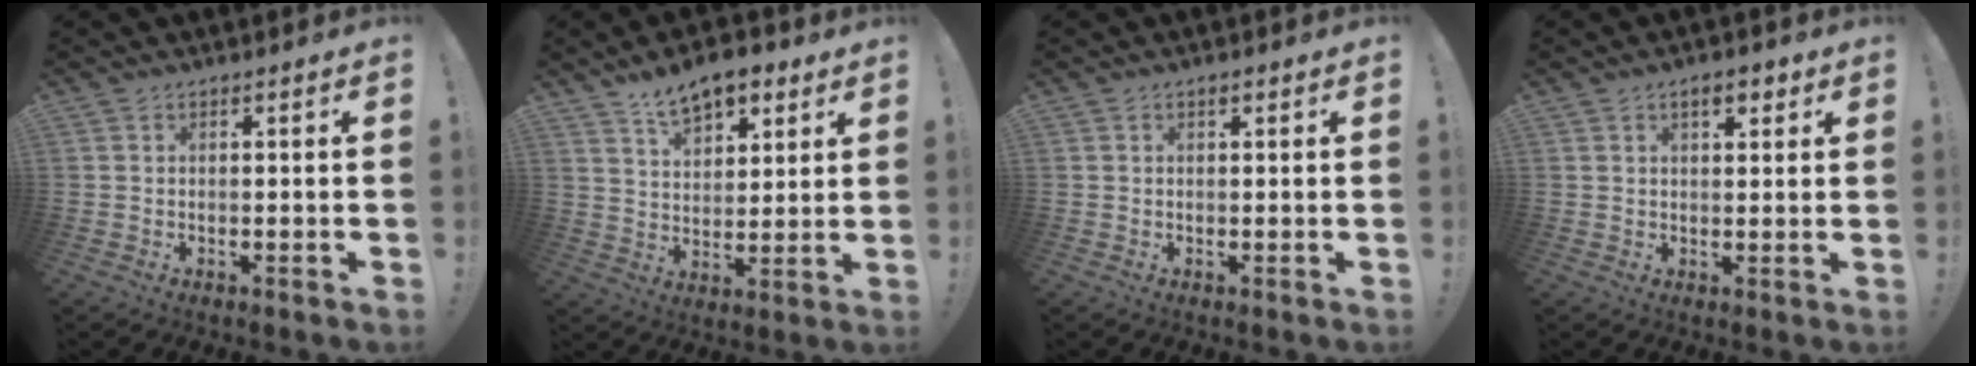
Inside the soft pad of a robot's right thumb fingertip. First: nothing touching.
{"total": 10.3, "force": [7.3, 5.4, 4.8], "torque": [-0.074, -0.036, 0.137]}
{"total": 0.7, "force": [0.5, 0.3, 0.4], "torque": [-0.007, 0.000, 0.009]}
{"total": 4.3, "force": [2.5, 1.8, 3.0], "torque": [-0.040, -0.005, 0.039]}